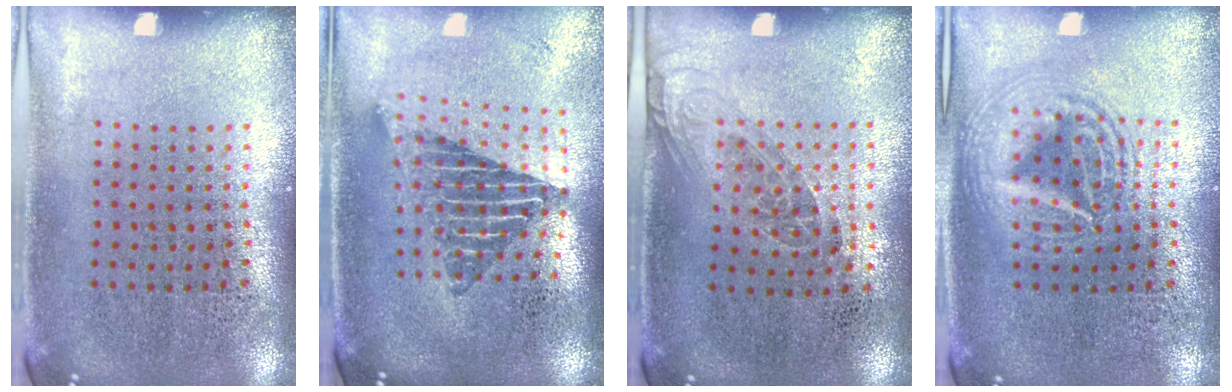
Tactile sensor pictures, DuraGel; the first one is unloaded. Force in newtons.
{"total": 1.9, "press": 1.5, "slide": 1.3}
{"total": 1.1, "press": 0.8, "slide": 0.7}
{"total": 2.6, "press": 2.6, "slide": 0.3}